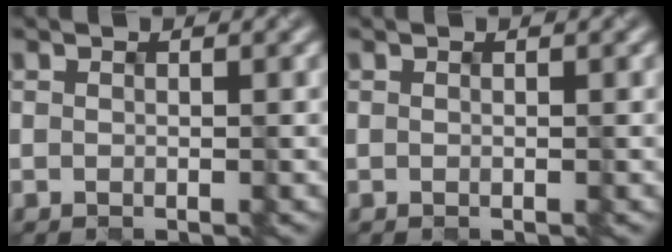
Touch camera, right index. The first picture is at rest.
{"total": 0.0}